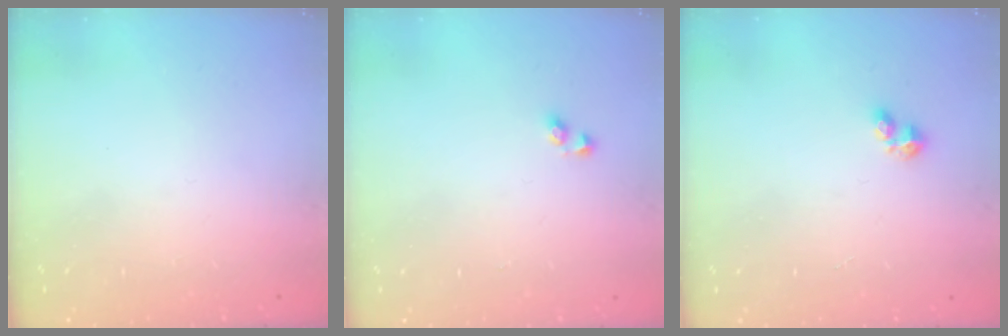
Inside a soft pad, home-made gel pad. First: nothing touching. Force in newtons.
{"total": 2.9, "press": 2.7, "slide": 1.1}
{"total": 3.1, "press": 3.0, "slide": 0.5}